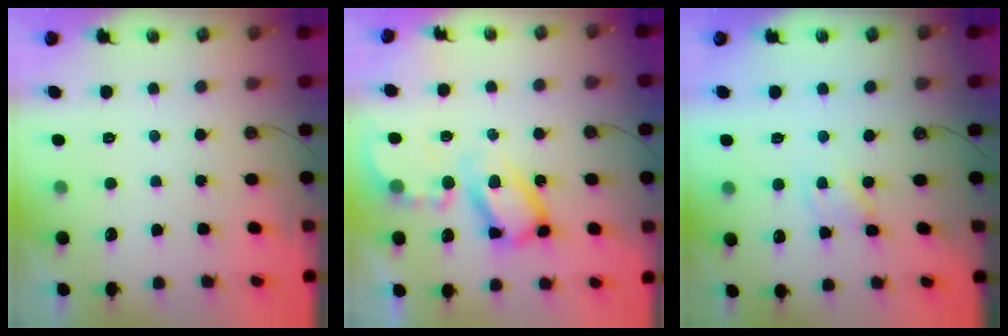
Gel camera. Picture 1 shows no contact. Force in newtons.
{"total": 13.9, "press": 13.8, "slide": 1.3}
{"total": 1.6, "press": 1.6, "slide": 0.2}